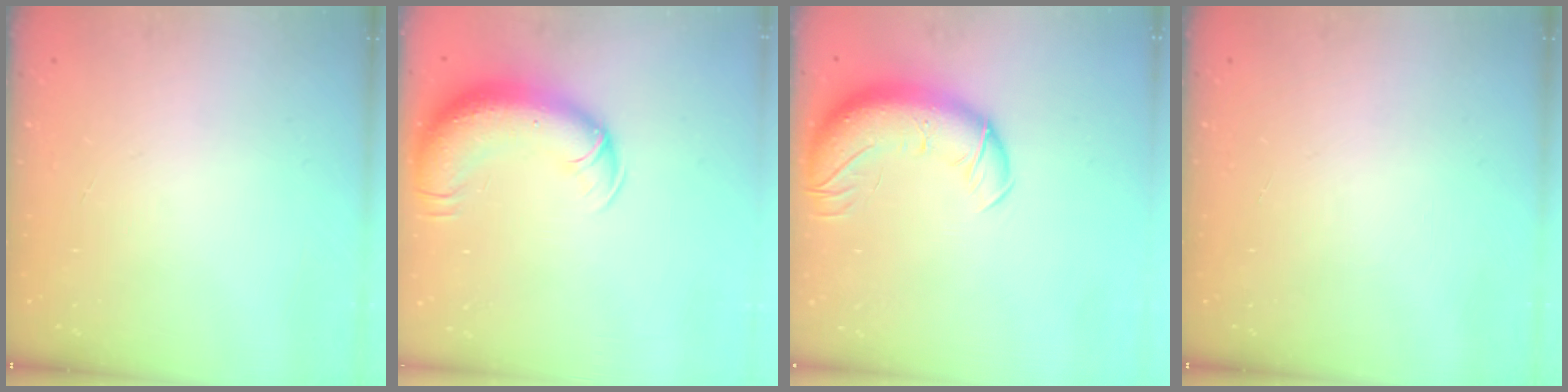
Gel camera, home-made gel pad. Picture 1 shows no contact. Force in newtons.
{"total": 13.1, "press": 12.7, "slide": 3.2}
{"total": 13.4, "press": 13.0, "slide": 3.3}
{"total": 0.0}